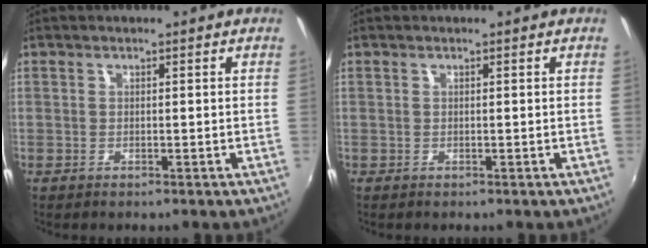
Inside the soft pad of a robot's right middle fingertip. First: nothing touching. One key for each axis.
{"total": 0.0}